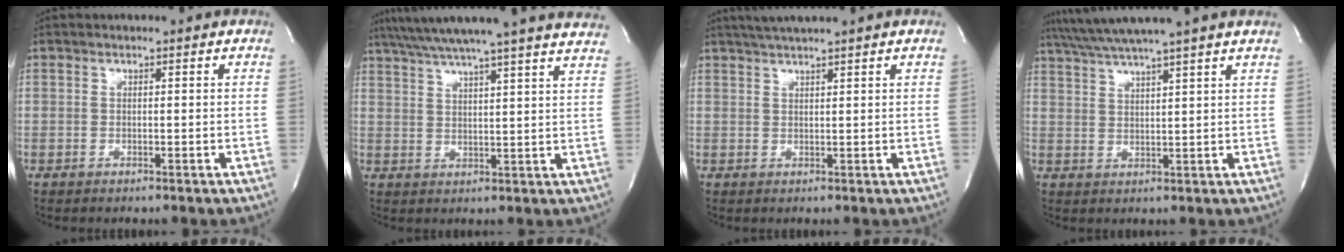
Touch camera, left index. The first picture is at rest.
{"total": 24.6, "force": [22.0, -0.4, 11.0], "torque": [-0.188, -0.014, 0.283]}
{"total": 4.8, "force": [4.0, -0.7, 2.5], "torque": [-0.044, 0.021, 0.072]}
{"total": 10.4, "force": [8.9, -1.8, 5.0], "torque": [-0.091, 0.017, 0.132]}